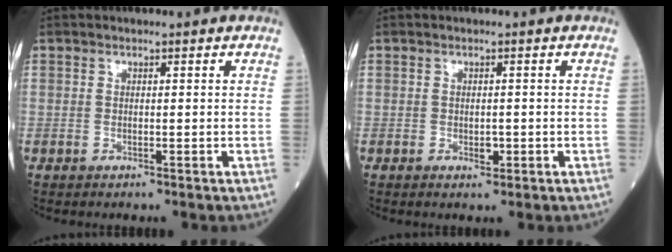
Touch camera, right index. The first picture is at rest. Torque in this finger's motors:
{"motor_torque": [0.19, 0.03, 0.12, 0.03]}